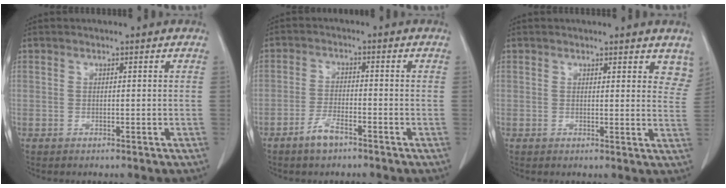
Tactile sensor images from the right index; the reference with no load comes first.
{"total": 3.7, "force": [-2.7, 0.9, 2.4], "torque": [-0.051, 0.000, -0.050]}
{"total": 6.7, "force": [5.7, 2.2, 2.7], "torque": [-0.007, -0.019, 0.049]}